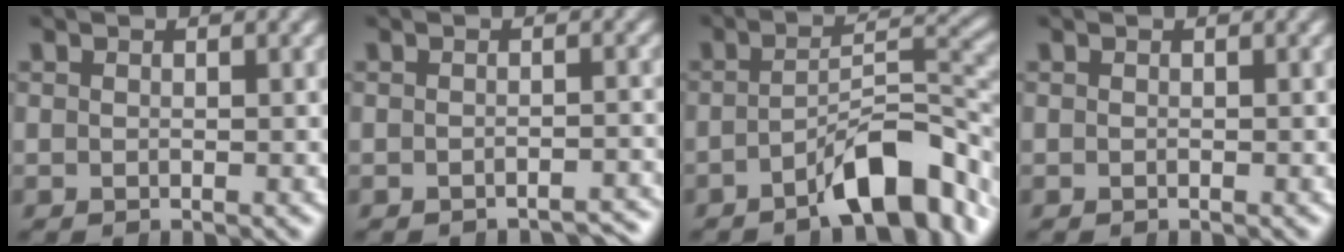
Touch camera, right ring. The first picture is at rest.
{"total": 2.2, "force": [-2.2, 0.0, -0.1], "torque": [0.006, -0.004, -0.031]}
{"total": 8.6, "force": [-4.9, 2.4, 6.6], "torque": [-0.070, -0.012, -0.061]}
{"total": 0.0}